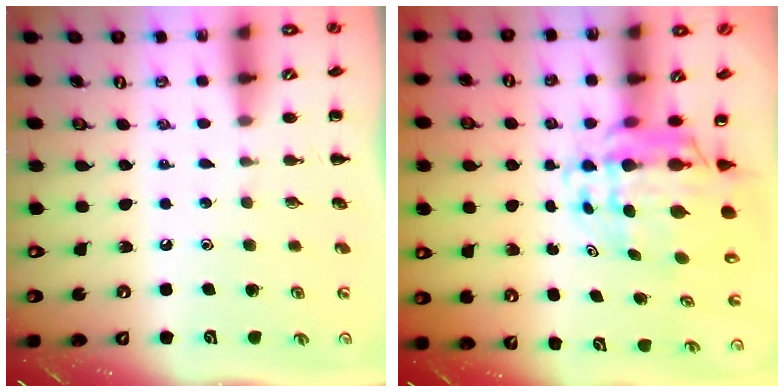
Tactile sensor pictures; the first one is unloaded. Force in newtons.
{"total": 9.2, "press": 8.8, "slide": 2.8}